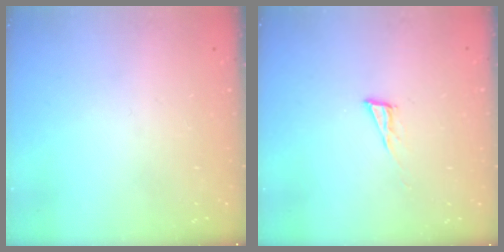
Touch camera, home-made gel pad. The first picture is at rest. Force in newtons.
{"total": 5.7, "press": 5.5, "slide": 1.4}